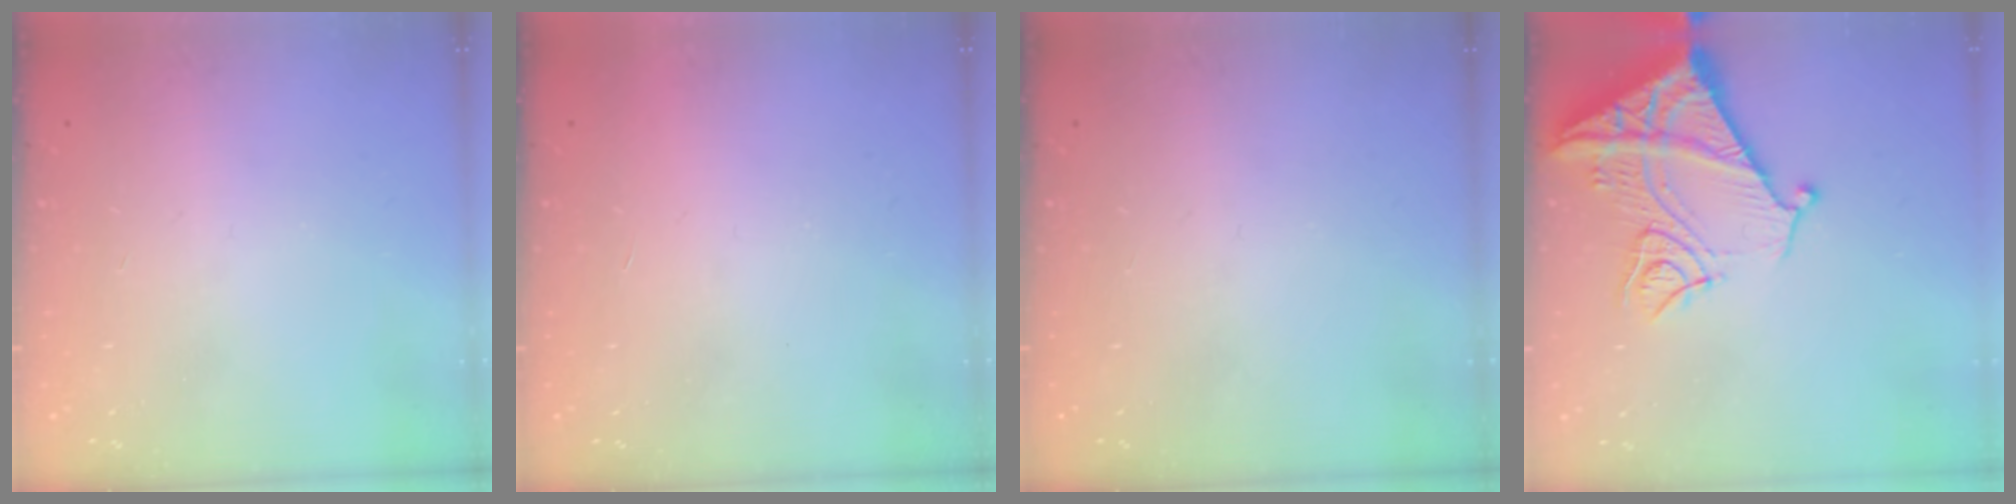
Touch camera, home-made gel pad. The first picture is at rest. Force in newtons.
{"total": 1.7, "press": 1.7, "slide": 0.1}
{"total": 0.0}
{"total": 15.1, "press": 15.1, "slide": 1.5}